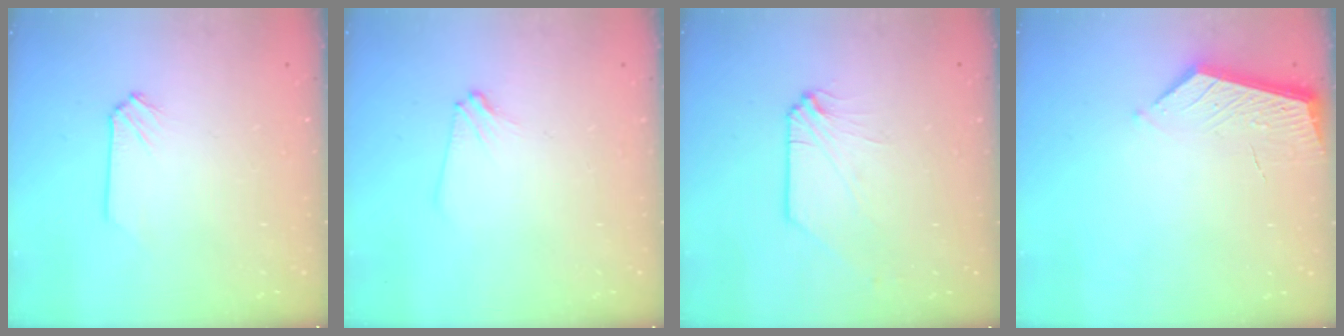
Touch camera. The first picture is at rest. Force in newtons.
{"total": 3.2, "press": 3.2, "slide": 0.5}
{"total": 0.0}
{"total": 3.7, "press": 3.7, "slide": 0.4}